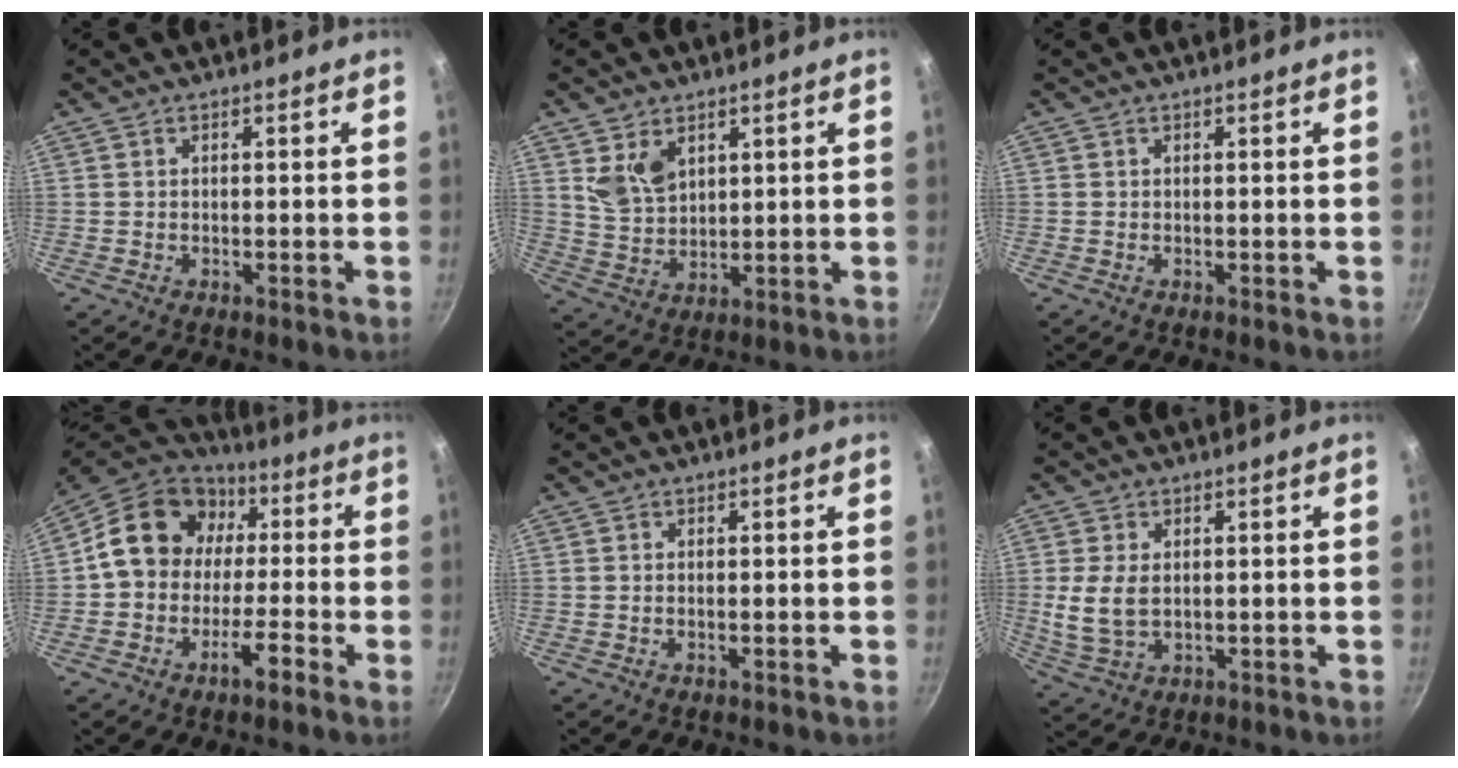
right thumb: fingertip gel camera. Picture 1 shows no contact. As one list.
[{"total": 7.0, "force": [3.3, 4.6, 4.1], "torque": [-0.060, -0.025, 0.073]}, {"total": 0.0}, {"total": 14.7, "force": [-2.8, 11.3, 9.0], "torque": [-0.124, 0.053, -0.062]}, {"total": 0.0}, {"total": 6.9, "force": [0.6, 4.5, 5.2], "torque": [-0.106, -0.011, 0.021]}]